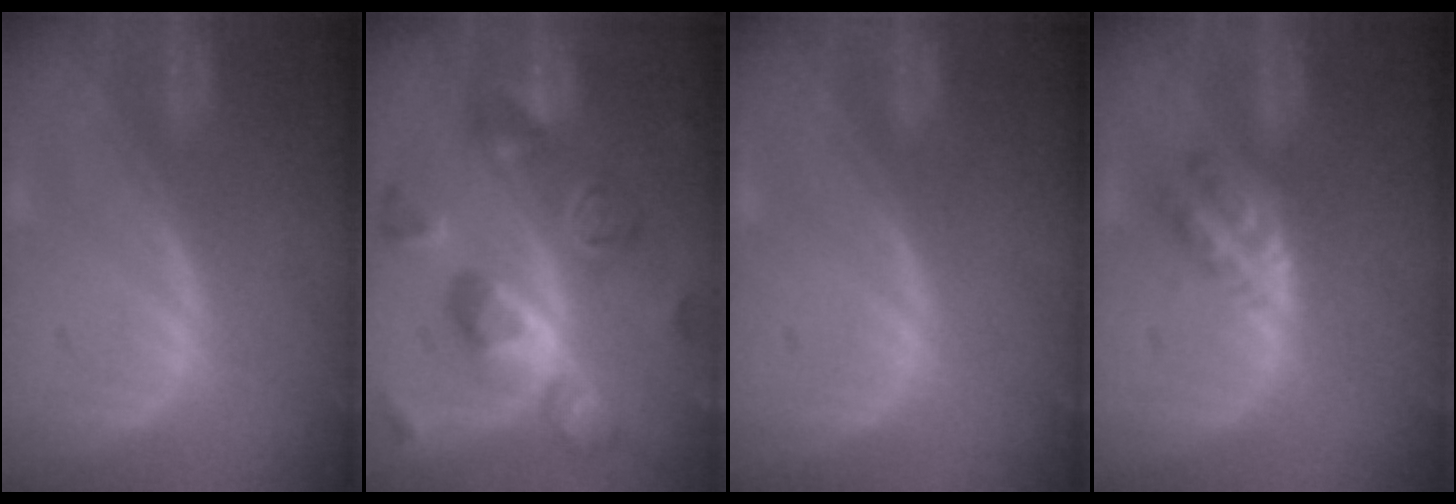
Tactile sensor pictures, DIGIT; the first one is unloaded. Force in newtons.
{"total": 11.4, "press": 11.4, "slide": 1.0}
{"total": 0.0}
{"total": 4.7, "press": 4.1, "slide": 2.2}